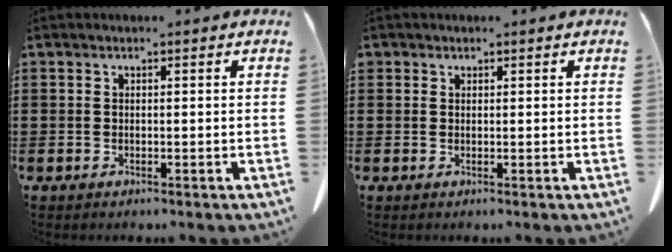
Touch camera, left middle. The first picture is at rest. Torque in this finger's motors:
{"motor_torque": [-0.06, 0.00, 0.08, -0.01]}